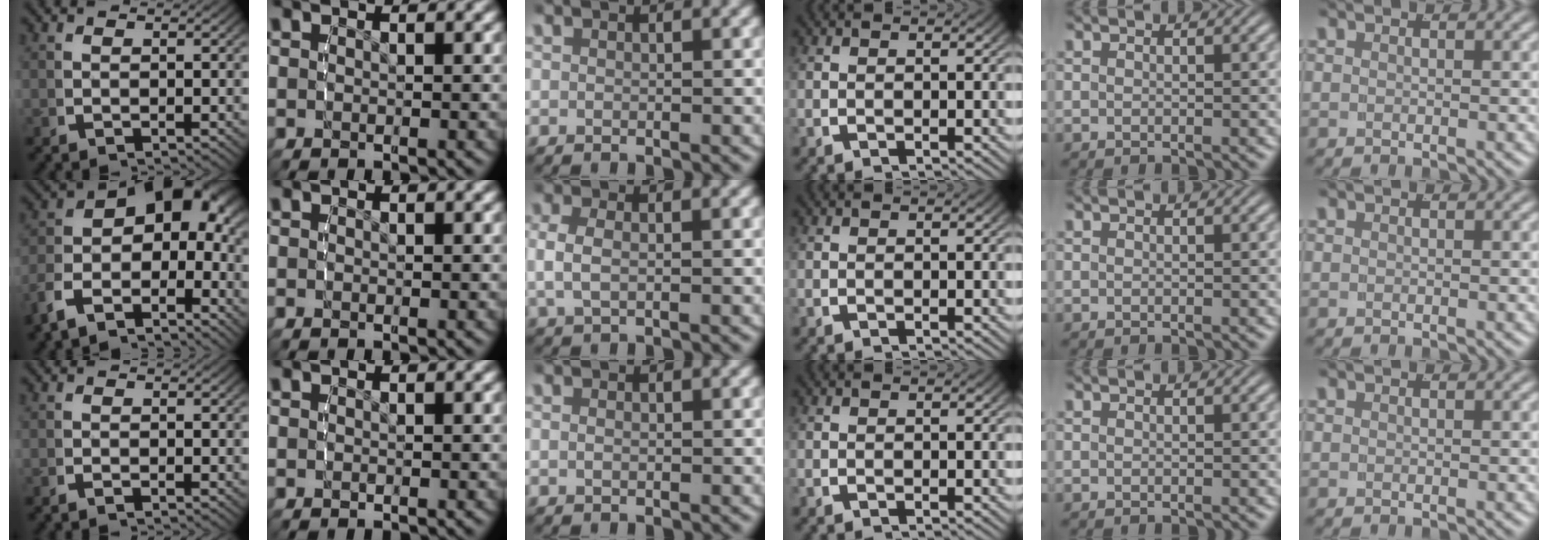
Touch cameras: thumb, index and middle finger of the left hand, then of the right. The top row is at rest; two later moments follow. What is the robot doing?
{"motion": "lift_and_place", "object": "bandage"}